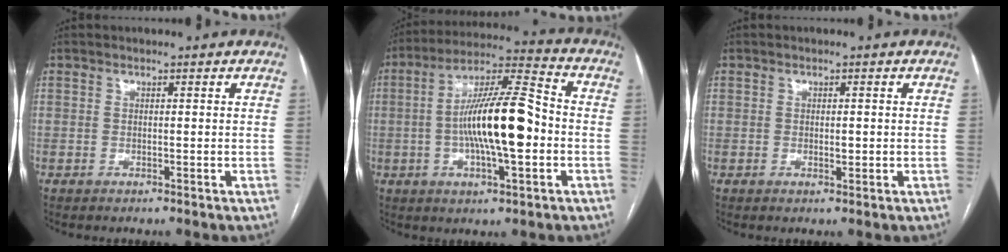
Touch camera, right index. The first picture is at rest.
{"total": 15.1, "force": [-1.9, 2.8, 14.8], "torque": [-0.269, 0.015, -0.032]}
{"total": 1.3, "force": [-0.1, 0.5, 1.2], "torque": [-0.019, -0.001, -0.001]}